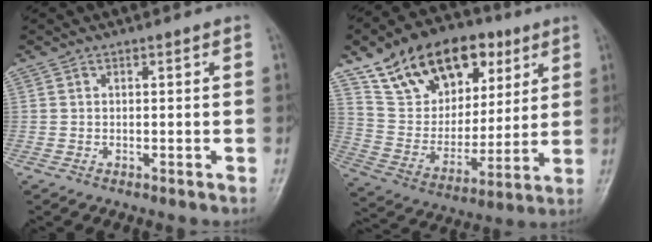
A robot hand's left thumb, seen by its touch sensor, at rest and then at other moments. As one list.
[{"total": 21.8, "force": [11.8, 13.6, 12.3], "torque": [-0.162, -0.028, 0.208]}]